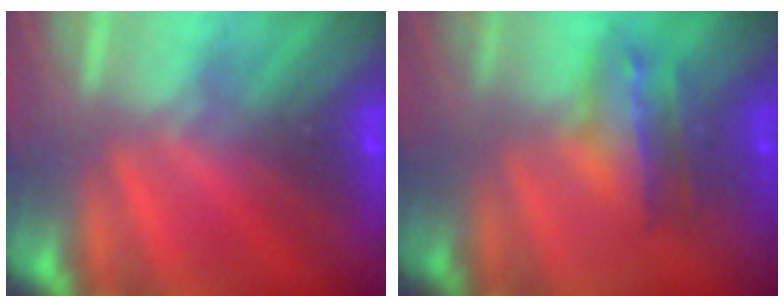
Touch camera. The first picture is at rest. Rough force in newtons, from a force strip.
{"total": 2.7}